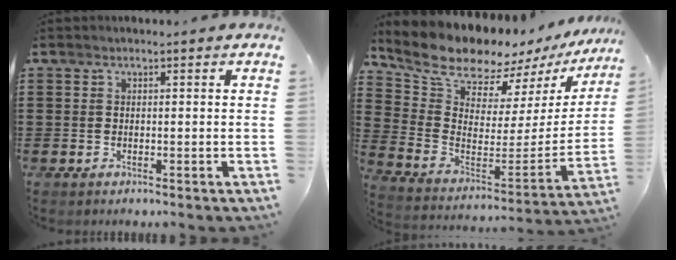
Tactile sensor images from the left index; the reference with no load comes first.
{"total": 10.5, "force": [9.6, 3.1, 2.8], "torque": [-0.103, -0.071, 0.172]}